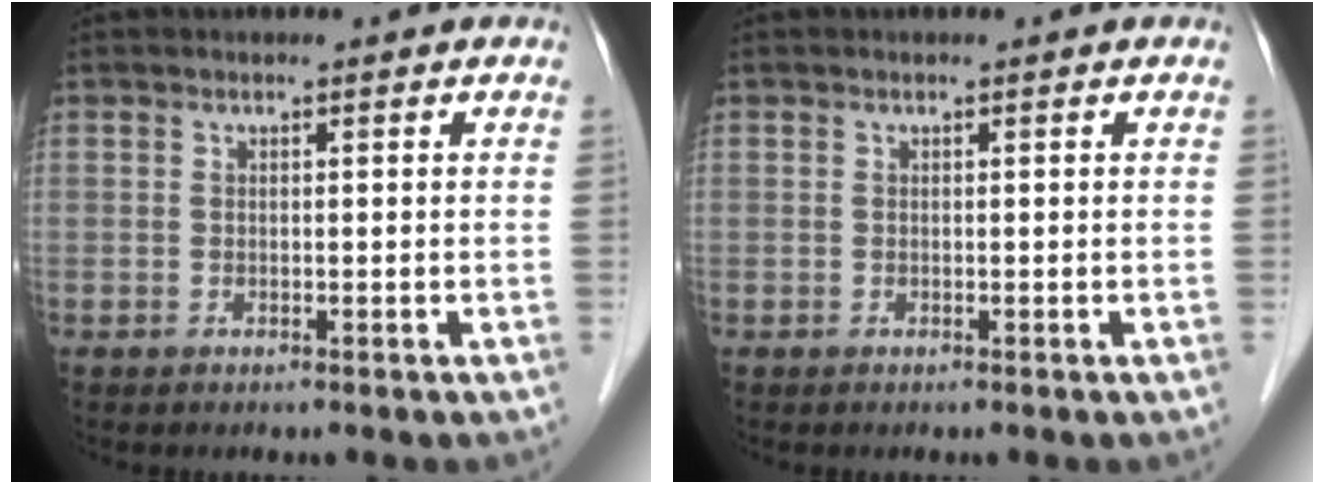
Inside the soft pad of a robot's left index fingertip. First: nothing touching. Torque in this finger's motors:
{"motor_torque": [0.00, 0.00, 0.00, 0.00]}